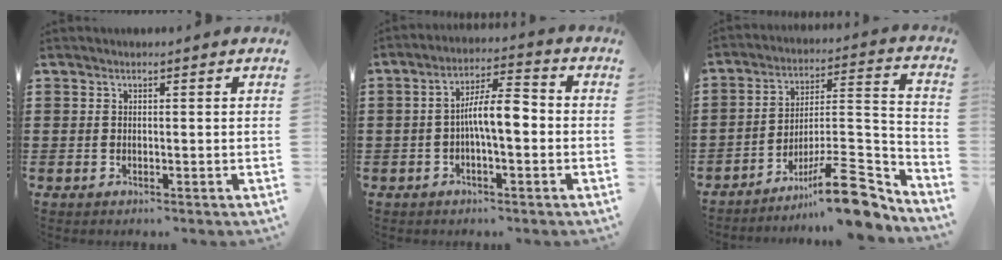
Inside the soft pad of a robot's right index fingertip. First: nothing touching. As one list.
[{"total": 7.5, "force": [-0.8, 2.2, 7.2], "torque": [-0.135, 0.010, -0.018]}, {"total": 13.8, "force": [-10.1, 3.4, 8.8], "torque": [-0.111, 0.046, -0.175]}]